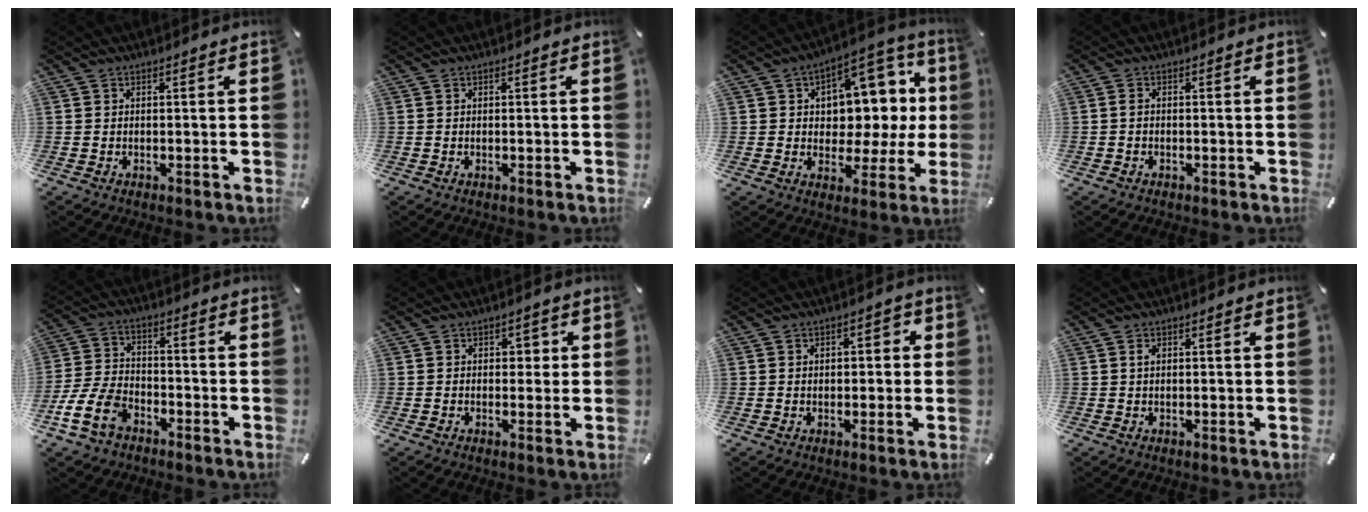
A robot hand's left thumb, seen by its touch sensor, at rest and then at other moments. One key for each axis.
{"total": 0.0}
{"total": 11.6, "fx": 3.0, "fy": 8.7, "fz": 7.1, "tx": -0.085, "ty": -0.036, "tz": 0.057}
{"total": 1.3, "fx": -0.3, "fy": 0.8, "fz": 1.0, "tx": -0.020, "ty": 0.002, "tz": -0.006}
{"total": 11.5, "fx": -6.2, "fy": 7.4, "fz": 6.2, "tx": -0.139, "ty": 0.029, "tz": -0.116}
{"total": 2.3, "fx": -0.2, "fy": 1.9, "fz": 1.3, "tx": -0.012, "ty": 0.002, "tz": -0.012}
{"total": 2.4, "fx": -0.4, "fy": 1.9, "fz": 1.4, "tx": -0.012, "ty": 0.003, "tz": -0.016}
{"total": 0.8, "fx": 0.2, "fy": 0.5, "fz": 0.6, "tx": -0.013, "ty": 0.002, "tz": 0.003}